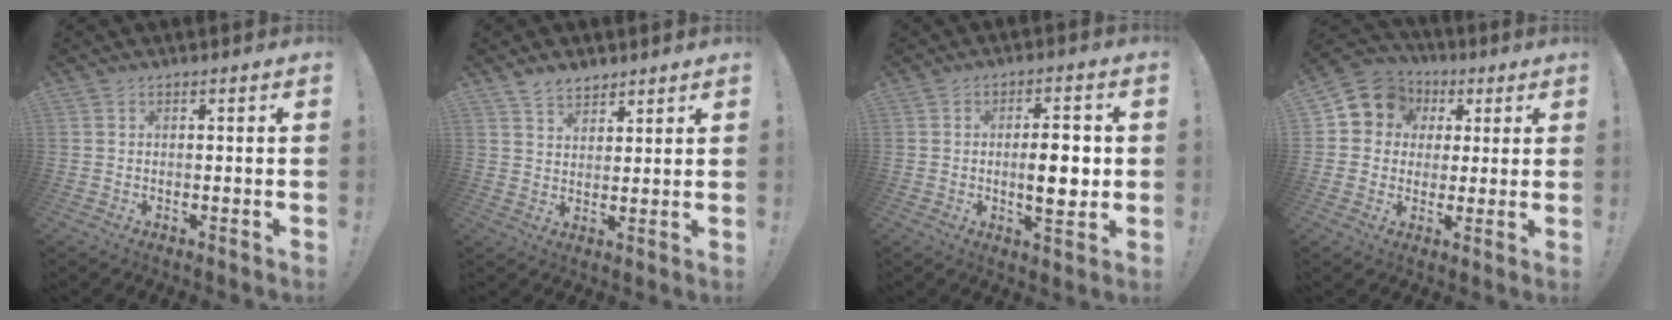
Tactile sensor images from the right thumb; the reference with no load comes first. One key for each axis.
{"total": 5.4, "fx": 4.4, "fy": 2.8, "fz": 1.2, "tx": -0.020, "ty": -0.026, "tz": 0.083}
{"total": 9.0, "fx": -0.5, "fy": 3.1, "fz": 8.4, "tx": -0.120, "ty": -0.002, "tz": -0.016}
{"total": 9.4, "fx": 2.7, "fy": 8.6, "fz": 2.8, "tx": -0.041, "ty": -0.009, "tz": 0.056}